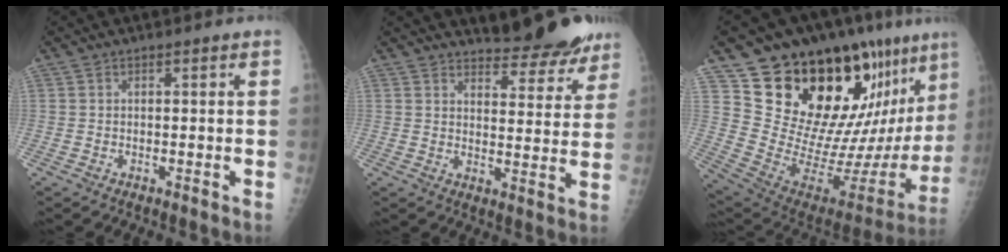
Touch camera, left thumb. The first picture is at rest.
{"total": 12.5, "force": [11.5, 3.6, 3.5], "torque": [-0.013, -0.080, 0.142]}
{"total": 29.2, "force": [18.7, 10.3, 19.9], "torque": [-0.262, -0.087, 0.303]}